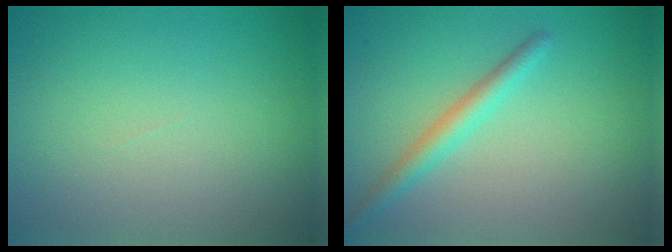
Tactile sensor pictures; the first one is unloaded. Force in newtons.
{"total": 2.2, "press": 2.2, "slide": 0.0}